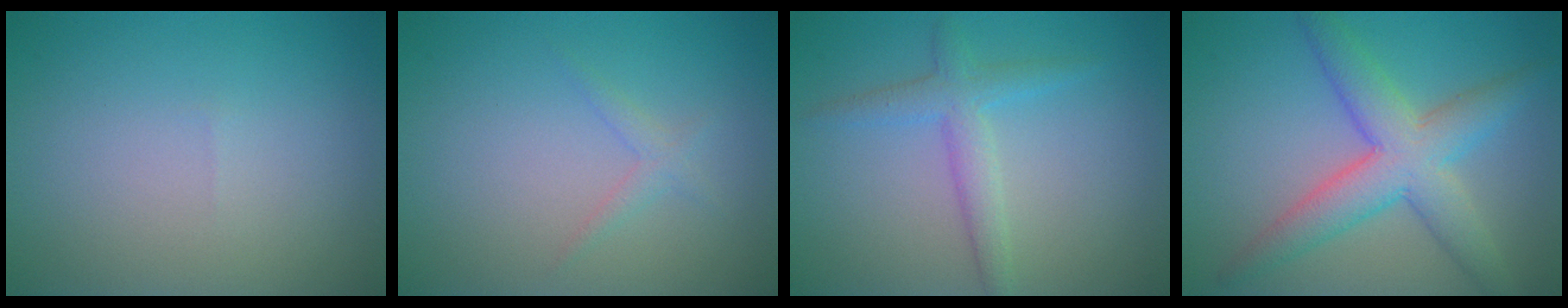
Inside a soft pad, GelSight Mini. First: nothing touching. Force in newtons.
{"total": 1.1, "press": 1.1, "slide": 0.0}
{"total": 2.7, "press": 2.7, "slide": 0.2}
{"total": 6.1, "press": 6.1, "slide": 0.2}